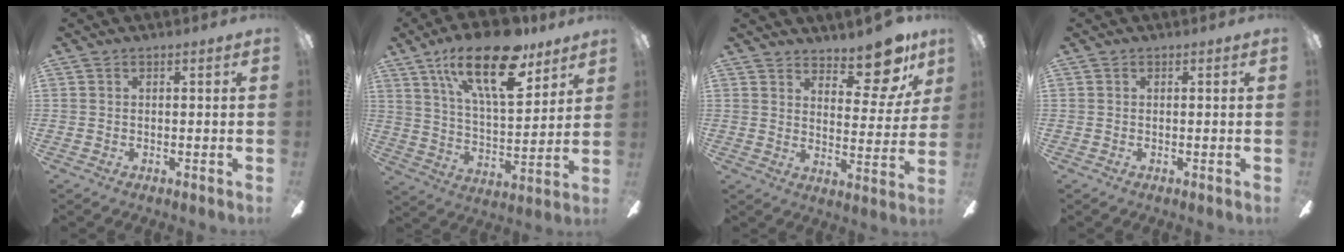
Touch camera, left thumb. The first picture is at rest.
{"total": 22.6, "force": [13.8, 9.0, 15.5], "torque": [-0.253, -0.064, 0.229]}
{"total": 12.0, "force": [9.4, 4.3, 6.0], "torque": [-0.065, -0.069, 0.163]}
{"total": 0.0}